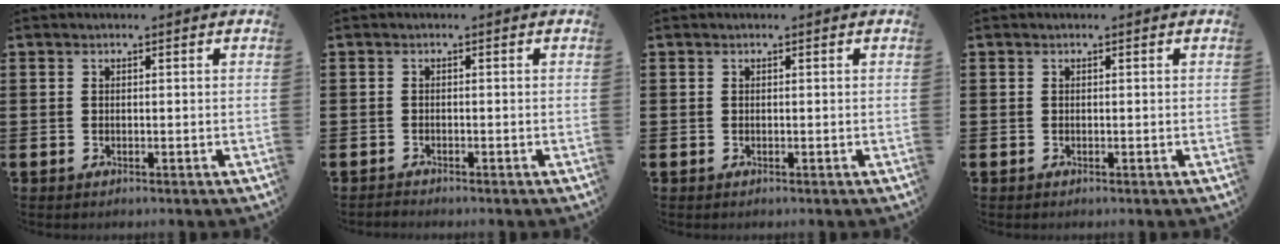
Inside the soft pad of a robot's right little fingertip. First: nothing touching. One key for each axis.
{"total": 0.6, "fx": -0.6, "fy": 0.0, "fz": 0.0, "tx": -0.001, "ty": -0.002, "tz": -0.013}
{"total": 0.0}
{"total": 0.0}